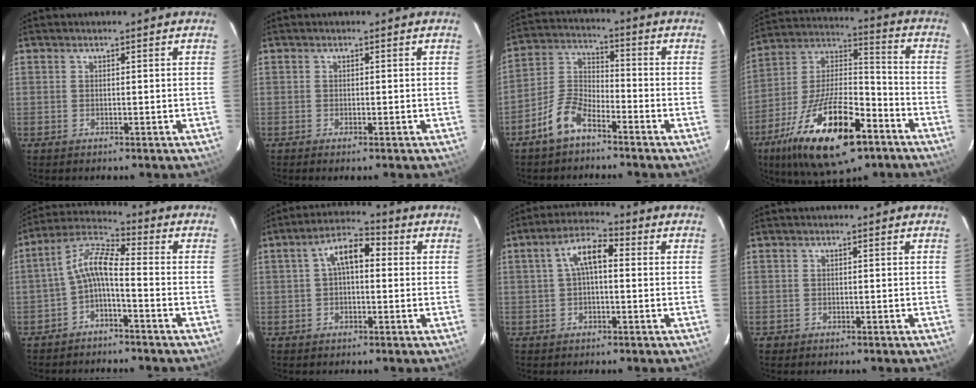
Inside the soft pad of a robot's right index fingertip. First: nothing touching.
{"total": 0.6, "force": [-0.5, 0.0, 0.4], "torque": [-0.009, 0.000, -0.009]}
{"total": 7.9, "force": [-5.6, 3.3, 4.6], "torque": [-0.108, 0.016, -0.113]}
{"total": 24.0, "force": [-13.0, 9.2, 18.0], "torque": [-0.338, -0.021, -0.214]}
{"total": 6.8, "force": [-2.6, 1.8, 6.0], "torque": [-0.148, 0.021, -0.055]}
{"total": 6.7, "force": [0.8, 3.5, 5.7], "torque": [-0.105, 0.026, 0.011]}
{"total": 6.3, "force": [0.6, 2.7, 5.6], "torque": [-0.109, 0.023, 0.010]}
{"total": 0.7, "force": [-0.4, 0.6, -0.1], "torque": [-0.001, 0.002, -0.006]}